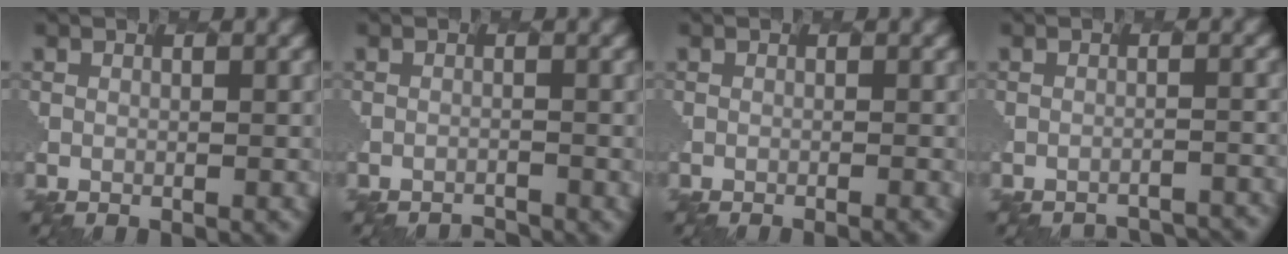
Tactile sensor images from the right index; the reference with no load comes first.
{"total": 2.0, "force": [-1.6, -0.7, -1.1], "torque": [-0.004, -0.004, -0.030]}
{"total": 1.2, "force": [-0.8, 0.2, 0.8], "torque": [-0.012, -0.002, -0.011]}
{"total": 4.7, "force": [-4.7, -0.1, 0.1], "torque": [-0.015, 0.017, -0.053]}